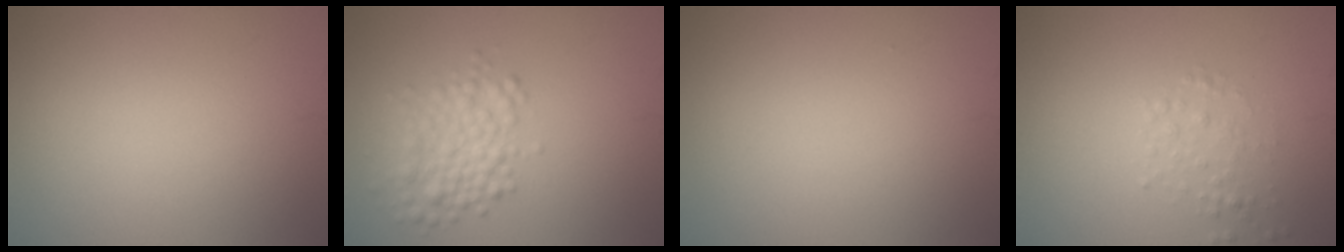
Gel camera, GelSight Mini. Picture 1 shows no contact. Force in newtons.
{"total": 3.7, "press": 3.7, "slide": 0.2}
{"total": 0.0}
{"total": 1.4, "press": 1.4, "slide": 0.0}